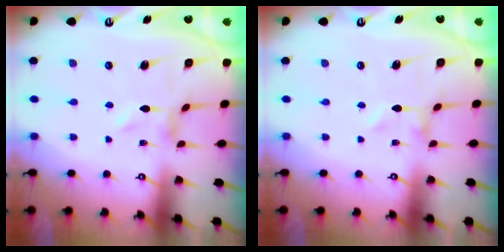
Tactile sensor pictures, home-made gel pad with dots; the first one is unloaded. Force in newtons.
{"total": 0.0}